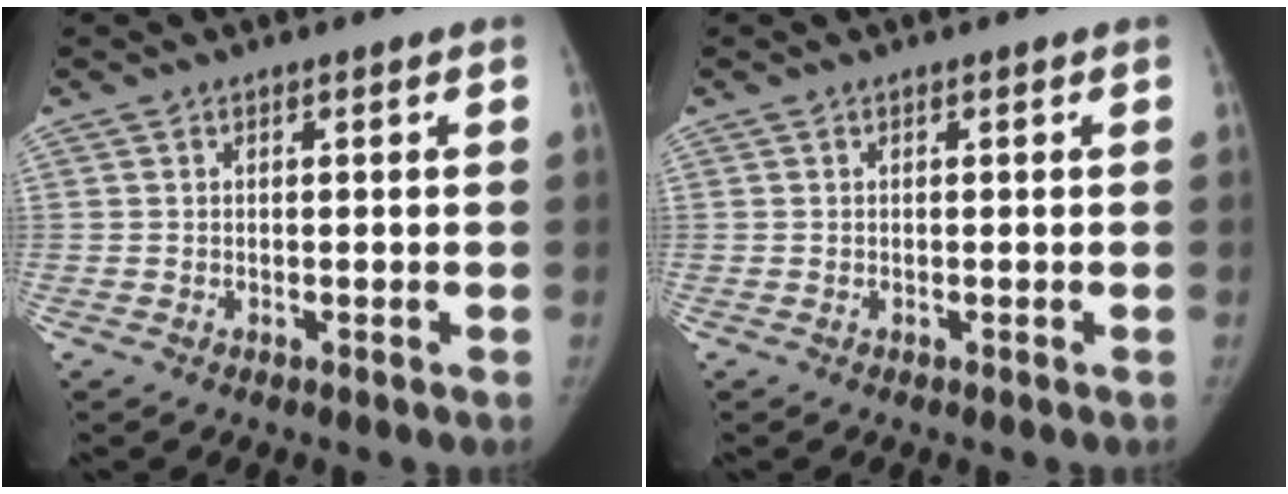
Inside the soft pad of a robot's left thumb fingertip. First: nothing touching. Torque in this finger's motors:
{"motor_torque": [0.01, 0.01, 0.16, -0.04, 0.02]}